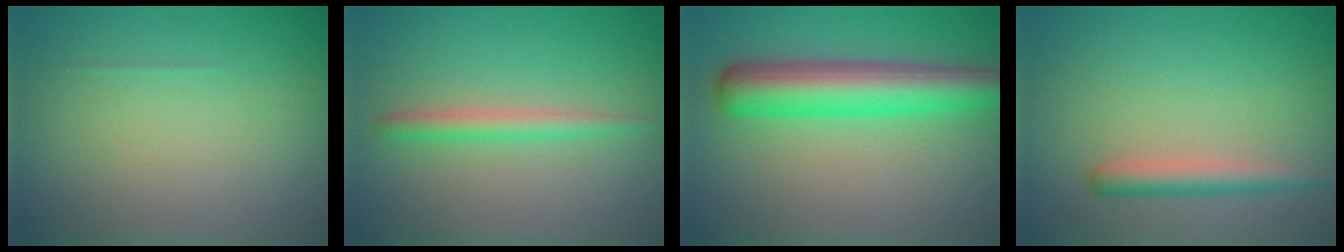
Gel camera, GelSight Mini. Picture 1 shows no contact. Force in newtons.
{"total": 2.1, "press": 2.1, "slide": 0.1}
{"total": 6.8, "press": 6.8, "slide": 0.1}
{"total": 2.2, "press": 2.2, "slide": 0.1}